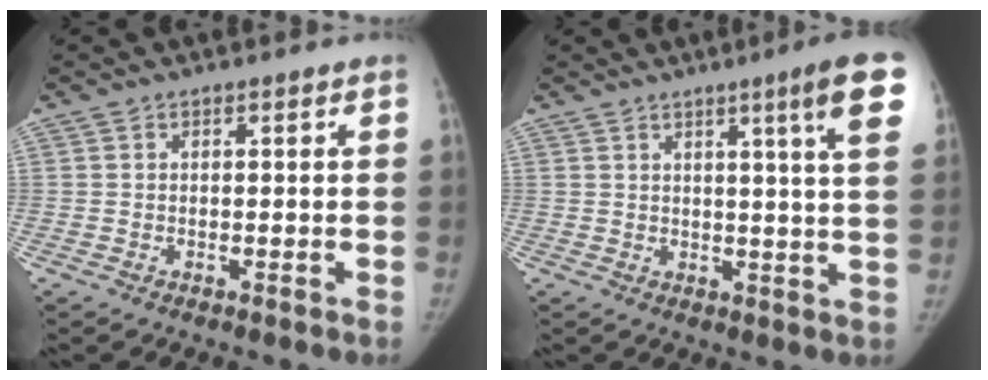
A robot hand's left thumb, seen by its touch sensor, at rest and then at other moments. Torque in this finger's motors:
{"motor_torque": [0.07, 0.17, 1.04, -0.37, 0.05]}